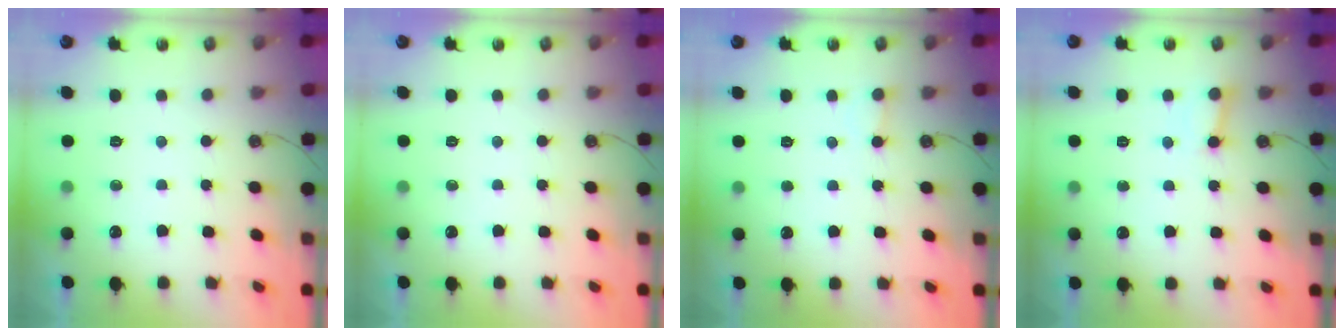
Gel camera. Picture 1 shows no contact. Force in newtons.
{"total": 0.0}
{"total": 2.3, "press": 2.3, "slide": 0.2}
{"total": 4.7, "press": 4.6, "slide": 0.9}